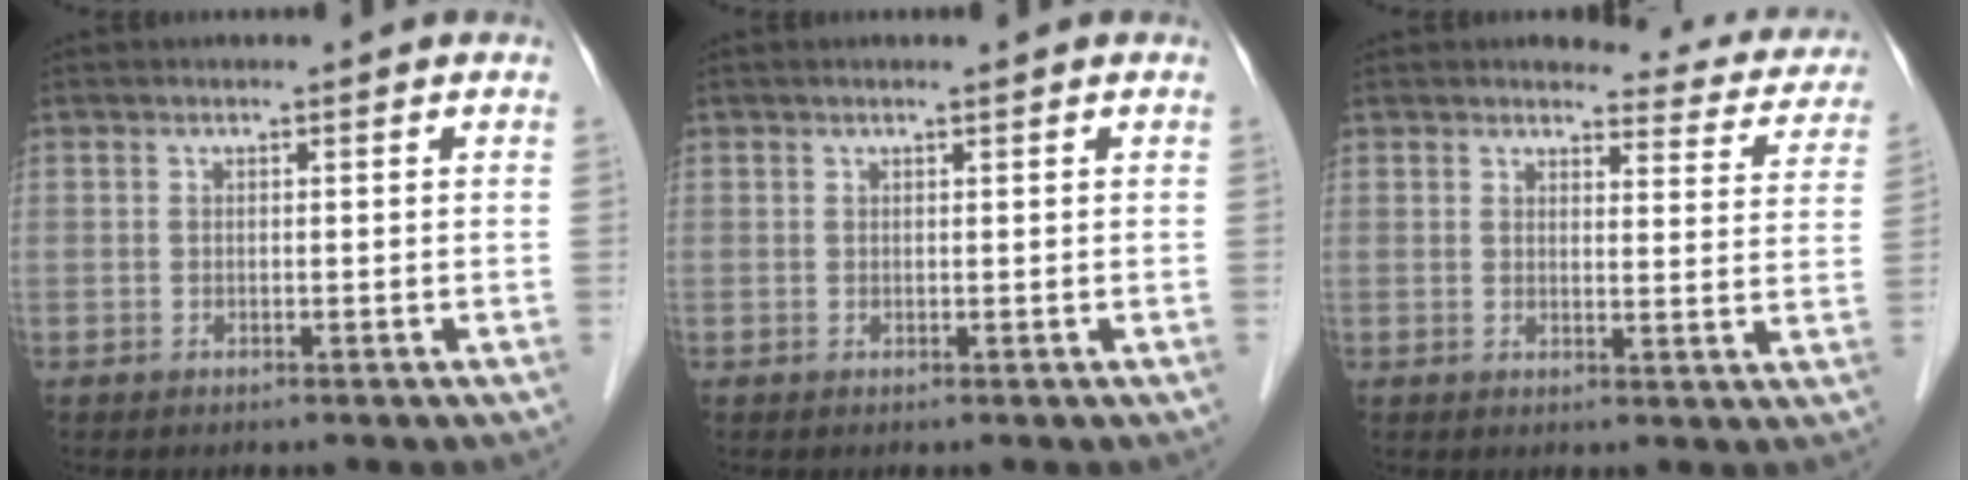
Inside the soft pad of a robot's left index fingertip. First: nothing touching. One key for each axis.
{"total": 0.8, "fx": 0.6, "fy": 0.1, "fz": 0.4, "tx": -0.008, "ty": 0.002, "tz": 0.011}
{"total": 10.2, "fx": 9.6, "fy": 2.9, "fz": 1.8, "tx": 0.008, "ty": -0.033, "tz": 0.082}